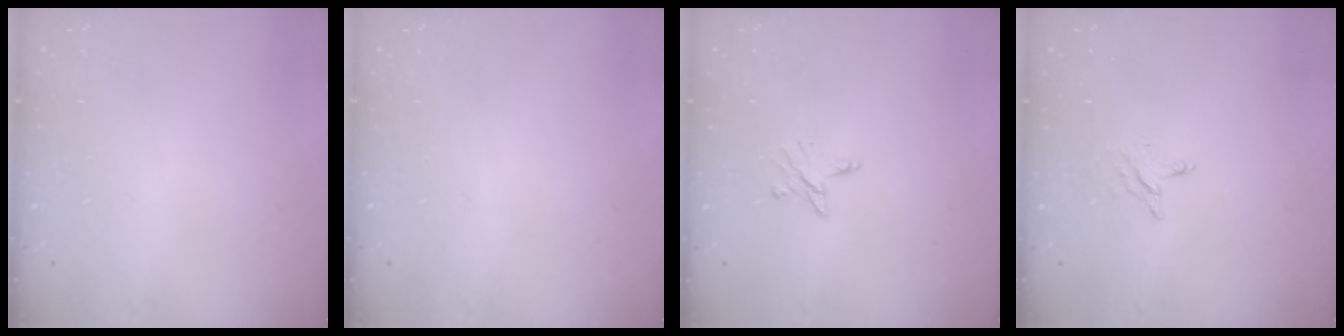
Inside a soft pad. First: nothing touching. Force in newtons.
{"total": 0.0}
{"total": 5.8, "press": 5.8, "slide": 0.3}
{"total": 3.0, "press": 3.0, "slide": 0.3}